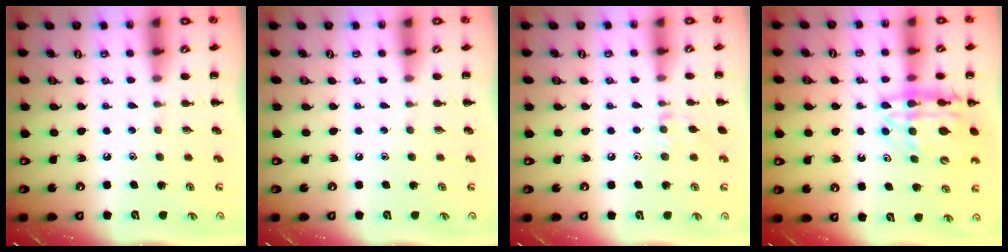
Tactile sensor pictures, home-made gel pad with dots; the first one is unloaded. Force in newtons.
{"total": 0.0}
{"total": 6.7, "press": 6.5, "slide": 1.7}
{"total": 16.9, "press": 16.5, "slide": 4.0}